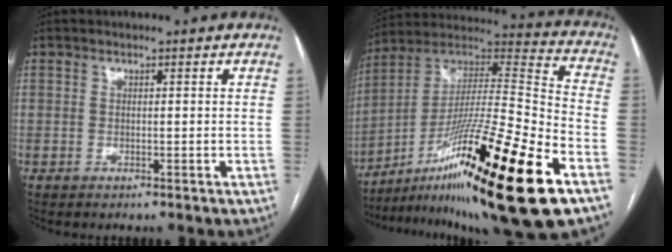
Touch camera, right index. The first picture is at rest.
{"total": 28.3, "force": [-14.2, 1.4, 24.4], "torque": [-0.380, -0.018, -0.237]}